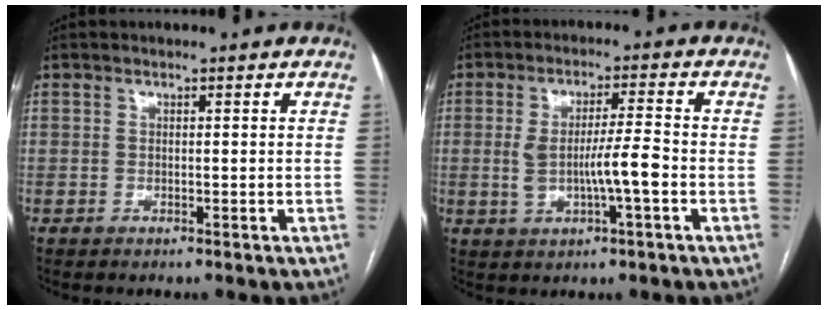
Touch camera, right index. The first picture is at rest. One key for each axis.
{"total": 6.8, "fx": -1.1, "fy": 0.8, "fz": 6.7, "tx": -0.125, "ty": 0.006, "tz": -0.017}